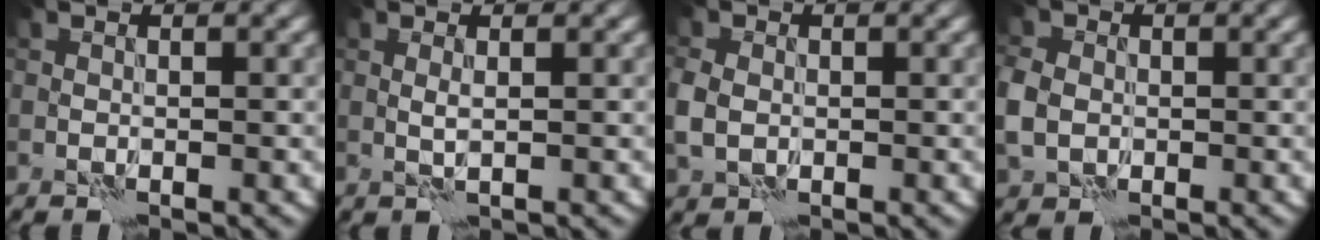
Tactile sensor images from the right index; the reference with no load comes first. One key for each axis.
{"total": 0.8, "fx": 0.1, "fy": 0.0, "fz": 0.8, "tx": -0.019, "ty": 0.001, "tz": 0.001}
{"total": 2.7, "fx": -0.3, "fy": 2.3, "fz": 1.5, "tx": -0.043, "ty": -0.001, "tz": -0.012}
{"total": 3.9, "fx": -0.4, "fy": 3.3, "fz": 2.0, "tx": -0.058, "ty": -0.001, "tz": -0.014}